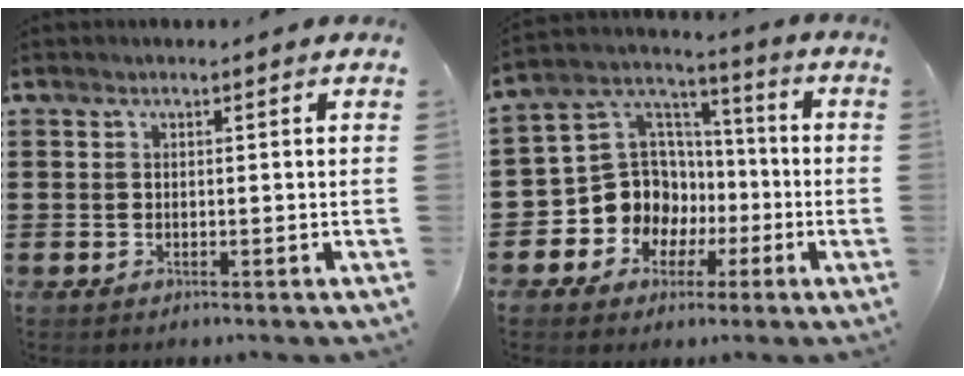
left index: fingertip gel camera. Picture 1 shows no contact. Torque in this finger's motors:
{"motor_torque": [1.44, 0.70, 0.30, 0.10]}